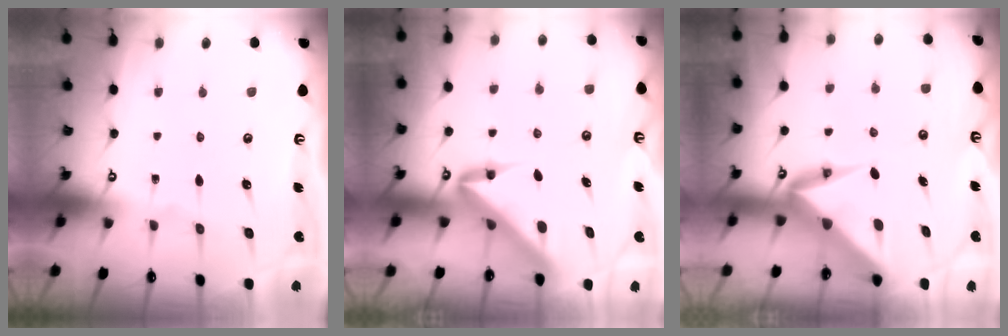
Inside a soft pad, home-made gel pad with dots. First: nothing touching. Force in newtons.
{"total": 5.0, "press": 5.0, "slide": 0.3}
{"total": 8.1, "press": 8.1, "slide": 0.6}